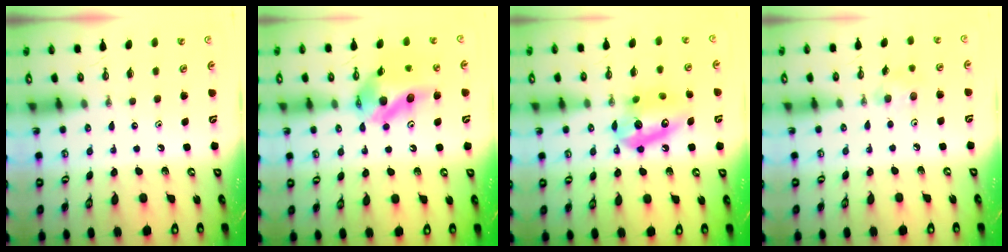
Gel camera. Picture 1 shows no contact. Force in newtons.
{"total": 13.3, "press": 13.2, "slide": 1.5}
{"total": 12.7, "press": 12.6, "slide": 1.6}
{"total": 6.6, "press": 5.5, "slide": 3.7}